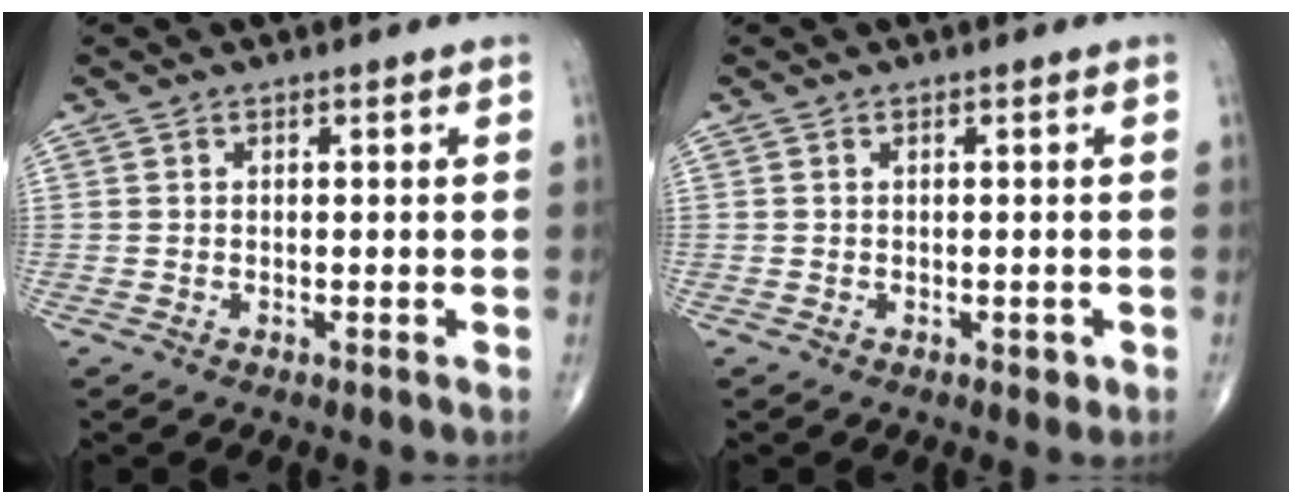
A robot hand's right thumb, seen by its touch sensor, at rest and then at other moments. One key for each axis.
{"total": 1.3, "fx": -0.2, "fy": 0.8, "fz": 1.0, "tx": -0.008, "ty": -0.002, "tz": -0.002}